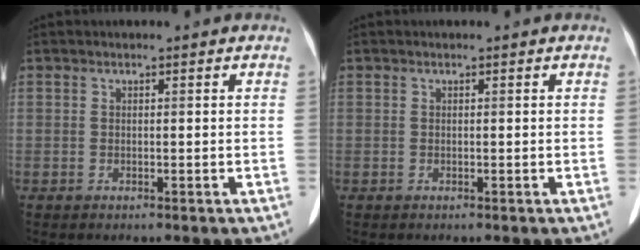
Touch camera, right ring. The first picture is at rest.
{"total": 0.0}